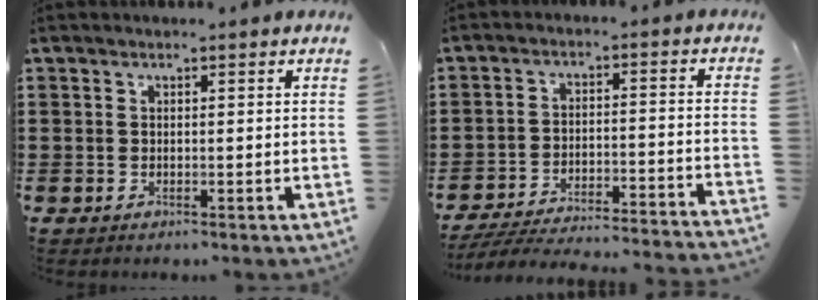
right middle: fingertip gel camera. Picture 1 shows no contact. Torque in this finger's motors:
{"motor_torque": [1.09, -1.05, 0.25, 0.07]}